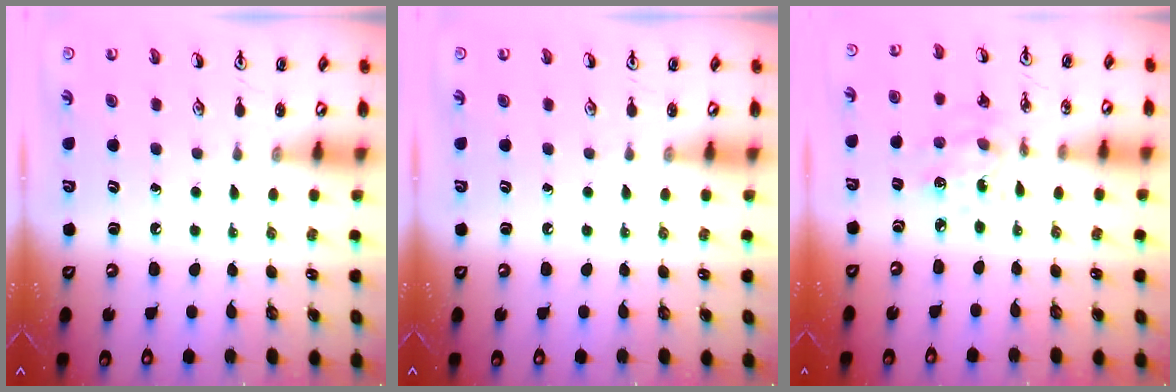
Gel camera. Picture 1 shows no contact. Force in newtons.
{"total": 0.0}
{"total": 3.1, "press": 2.9, "slide": 1.1}